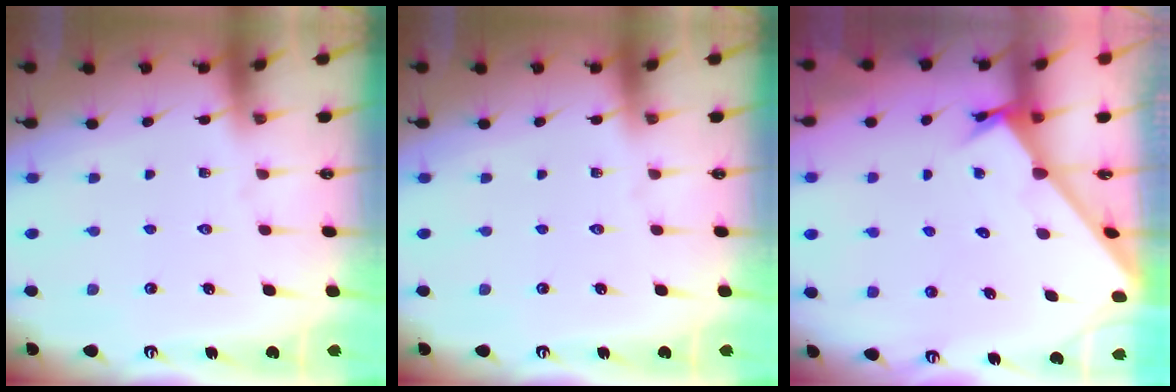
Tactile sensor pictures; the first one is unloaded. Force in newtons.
{"total": 0.0}
{"total": 2.3, "press": 2.3, "slide": 0.0}